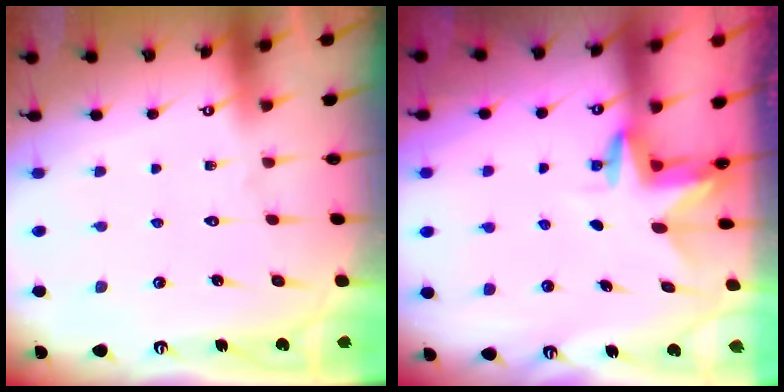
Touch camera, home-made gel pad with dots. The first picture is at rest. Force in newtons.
{"total": 3.0, "press": 3.0, "slide": 0.2}